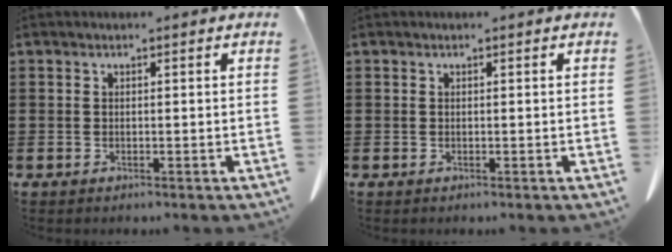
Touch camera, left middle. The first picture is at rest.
{"total": 0.0}